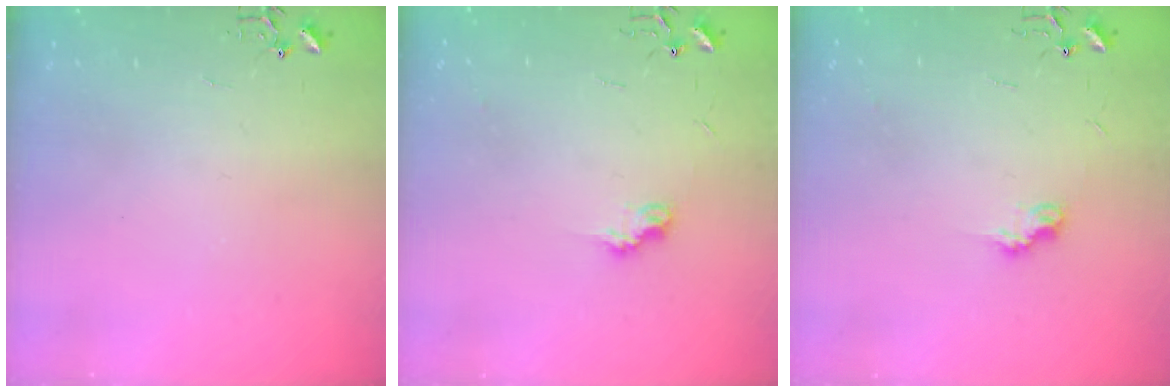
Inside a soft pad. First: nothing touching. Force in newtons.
{"total": 7.4, "press": 7.3, "slide": 0.3}
{"total": 7.4, "press": 7.3, "slide": 0.3}